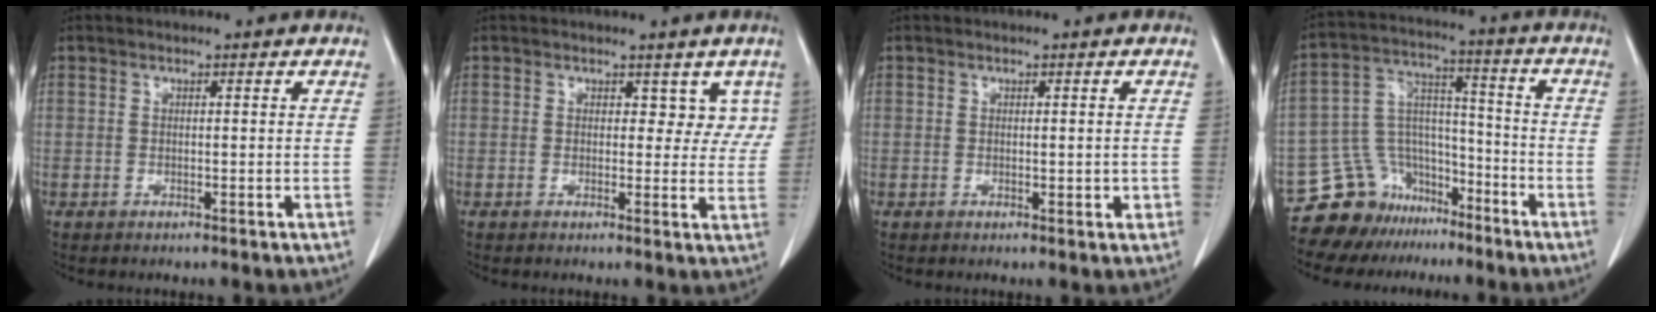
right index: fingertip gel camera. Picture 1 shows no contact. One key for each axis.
{"total": 3.7, "fx": 1.9, "fy": 2.6, "fz": 1.8, "tx": 0.007, "ty": 0.002, "tz": 0.016}
{"total": 1.5, "fx": -0.1, "fy": 0.6, "fz": 1.4, "tx": -0.017, "ty": -0.003, "tz": 0.005}
{"total": 11.9, "fx": -9.4, "fy": 7.2, "fz": 1.2, "tx": -0.027, "ty": 0.073, "tz": -0.160}